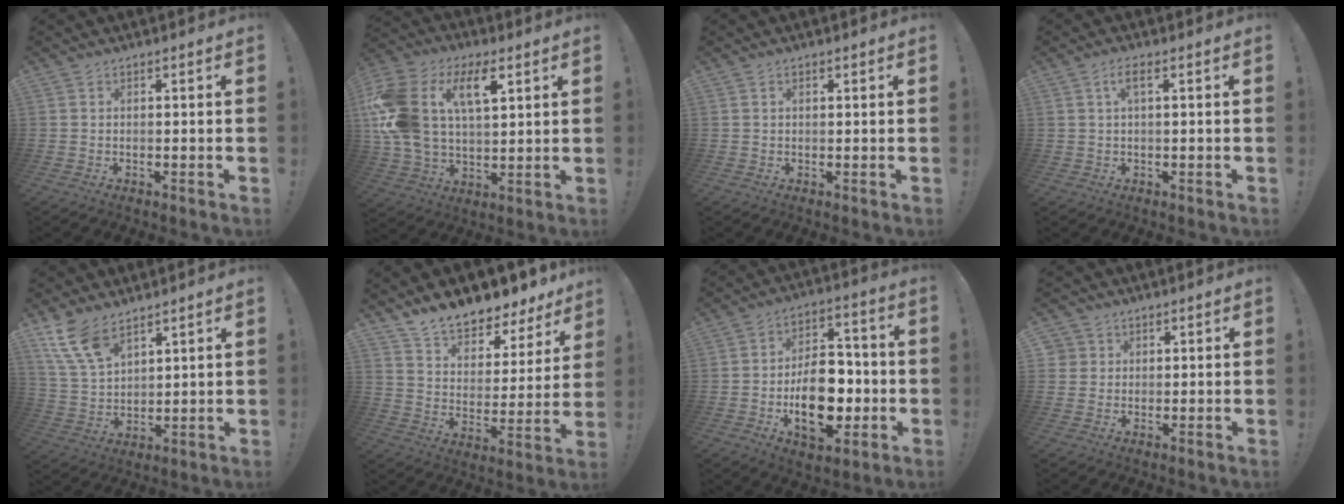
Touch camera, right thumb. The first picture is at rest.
{"total": 19.5, "force": [7.1, 12.1, 13.5], "torque": [-0.278, -0.027, 0.121]}
{"total": 0.7, "force": [0.3, 0.4, 0.4], "torque": [-0.001, -0.001, 0.003]}
{"total": 3.1, "force": [0.6, 0.9, 2.9], "torque": [-0.055, 0.009, 0.009]}
{"total": 10.5, "force": [7.4, 4.9, 5.7], "torque": [-0.115, -0.035, 0.147]}
{"total": 11.1, "force": [10.4, 2.9, 2.6], "torque": [-0.051, -0.098, 0.182]}
{"total": 18.9, "force": [-4.3, 11.9, 14.1], "torque": [-0.226, 0.027, -0.062]}
{"total": 2.9, "force": [1.2, 2.7, 0.3], "torque": [0.002, -0.004, 0.019]}